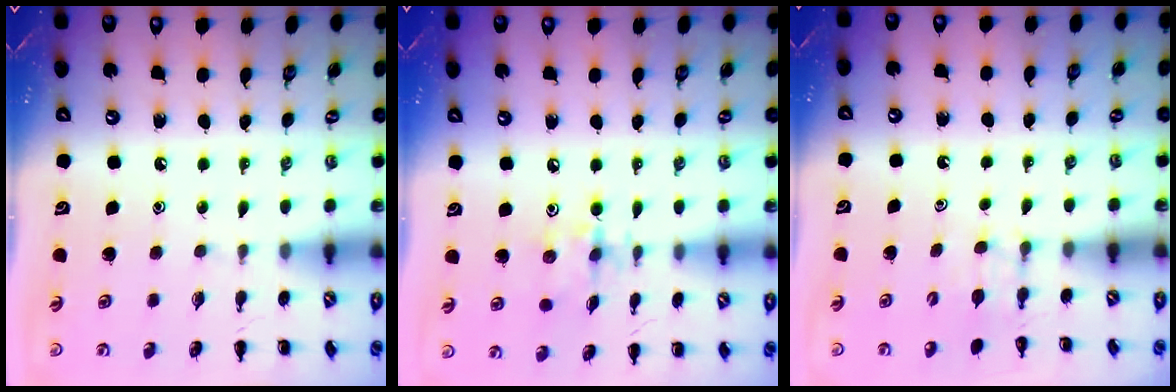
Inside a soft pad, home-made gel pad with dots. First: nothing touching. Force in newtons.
{"total": 5.4, "press": 5.4, "slide": 0.5}
{"total": 2.6, "press": 2.4, "slide": 1.0}